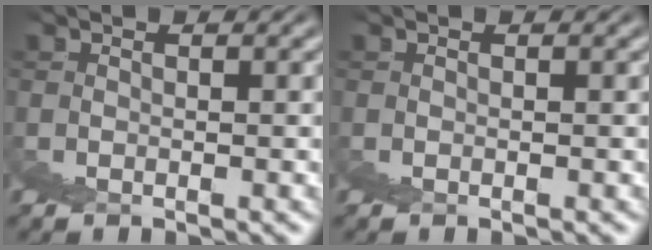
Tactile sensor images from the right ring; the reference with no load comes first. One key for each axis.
{"total": 0.0}